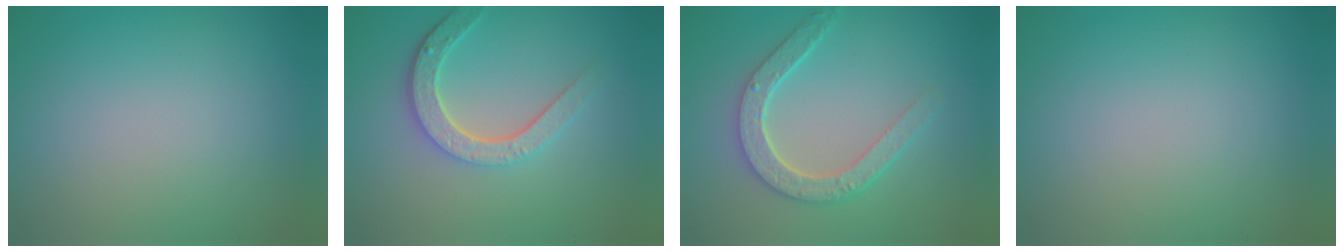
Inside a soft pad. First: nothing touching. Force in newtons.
{"total": 4.3, "press": 3.3, "slide": 2.7}
{"total": 4.7, "press": 3.8, "slide": 2.8}
{"total": 0.0}